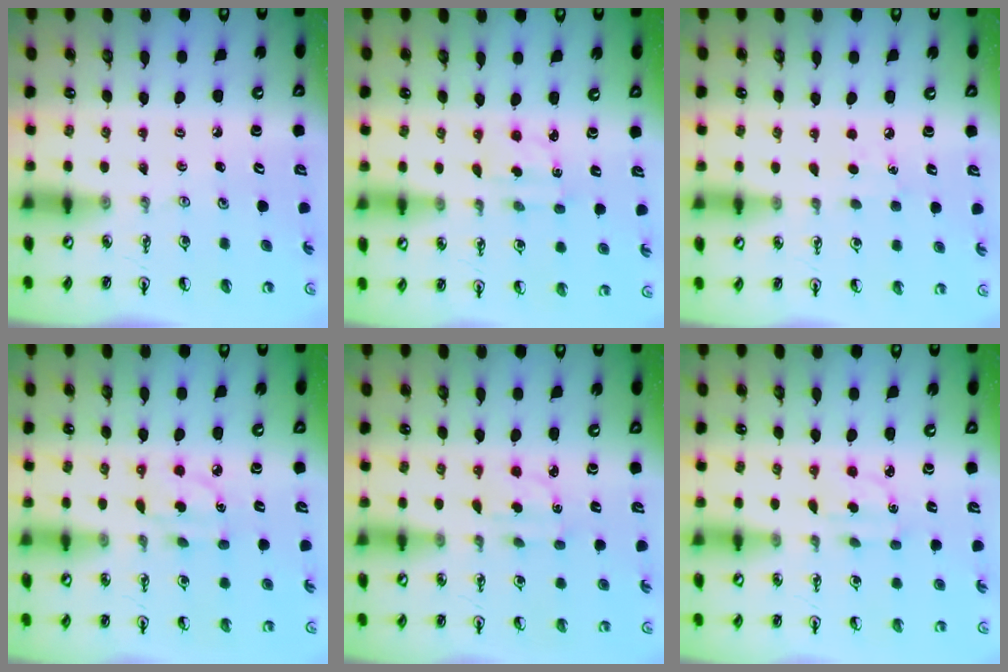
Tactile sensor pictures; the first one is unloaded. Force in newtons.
{"total": 2.1, "press": 2.0, "slide": 0.6}
{"total": 4.2, "press": 4.2, "slide": 0.5}
{"total": 4.0, "press": 4.0, "slide": 0.4}
{"total": 2.5, "press": 2.4, "slide": 0.6}
{"total": 2.5, "press": 2.4, "slide": 0.6}